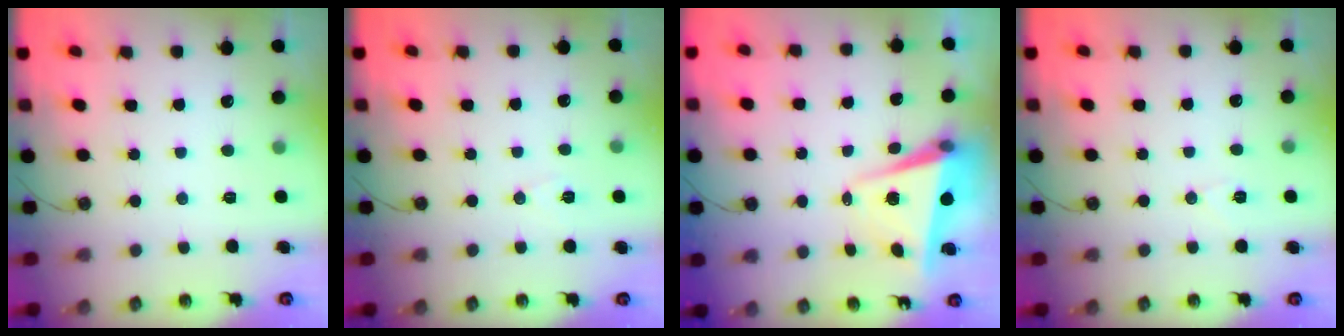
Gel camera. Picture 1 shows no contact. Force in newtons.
{"total": 6.2, "press": 4.3, "slide": 4.5}
{"total": 5.6, "press": 5.6, "slide": 0.8}
{"total": 5.5, "press": 5.2, "slide": 1.8}